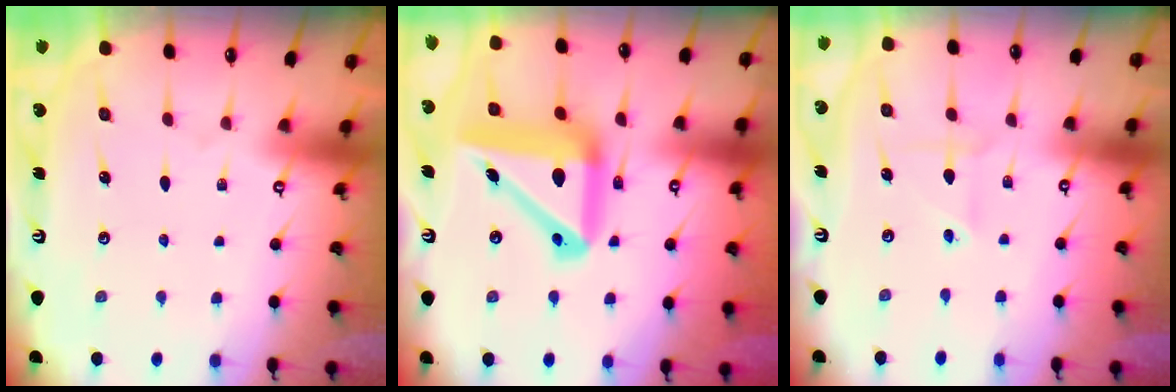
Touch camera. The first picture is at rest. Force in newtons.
{"total": 19.5, "press": 19.3, "slide": 3.0}
{"total": 3.0, "press": 2.9, "slide": 0.6}